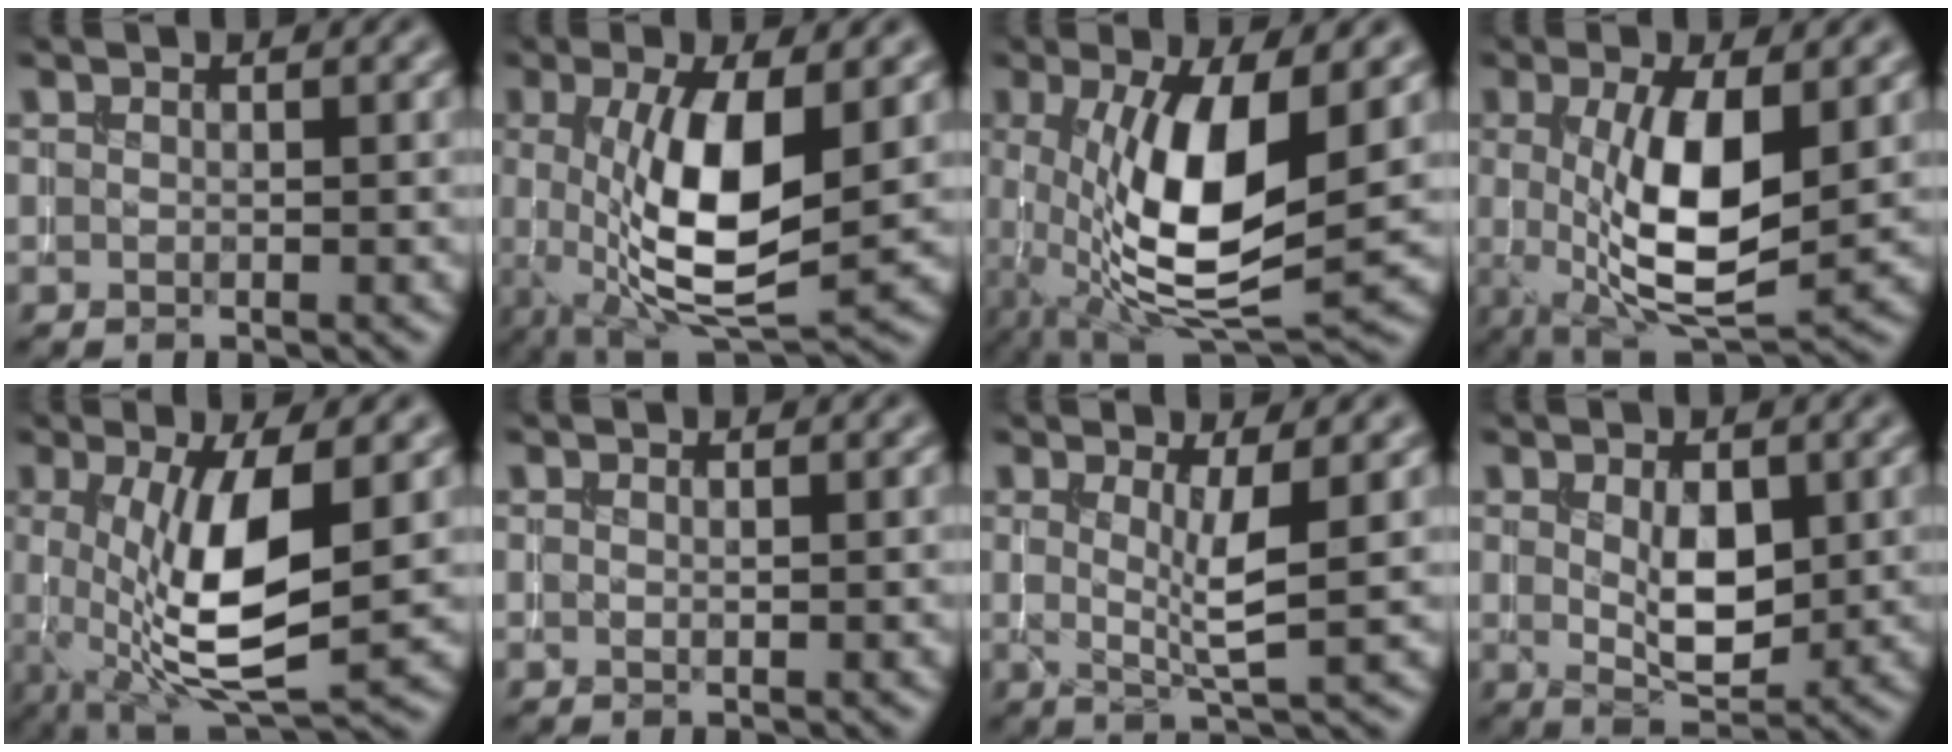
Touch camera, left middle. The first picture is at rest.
{"total": 9.4, "force": [0.3, 3.1, 8.9], "torque": [-0.163, -0.011, 0.010]}
{"total": 10.4, "force": [0.3, 3.5, 9.7], "torque": [-0.178, -0.012, 0.010]}
{"total": 8.6, "force": [0.3, 2.8, 8.1], "torque": [-0.150, -0.013, 0.011]}
{"total": 9.2, "force": [0.1, 2.8, 8.8], "torque": [-0.159, -0.013, 0.007]}
{"total": 0.0}
{"total": 3.5, "force": [0.4, 0.5, 3.4], "torque": [-0.057, -0.011, 0.011]}
{"total": 4.0, "force": [0.5, 1.9, 3.4], "torque": [-0.060, -0.005, 0.016]}